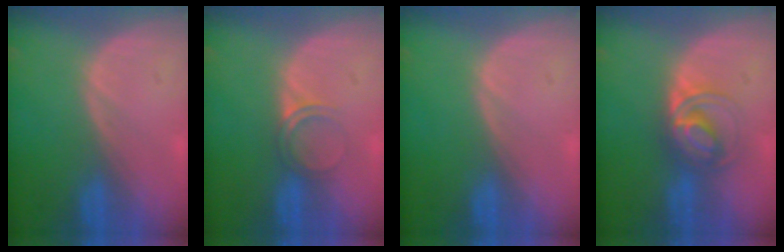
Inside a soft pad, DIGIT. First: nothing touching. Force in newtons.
{"total": 2.5, "press": 2.1, "slide": 1.2}
{"total": 0.0}
{"total": 6.2, "press": 5.6, "slide": 2.6}